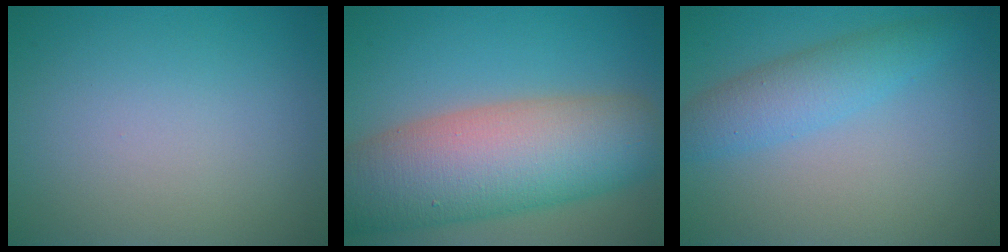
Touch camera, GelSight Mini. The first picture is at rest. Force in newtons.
{"total": 12.2, "press": 12.2, "slide": 0.7}
{"total": 3.6, "press": 3.6, "slide": 0.0}